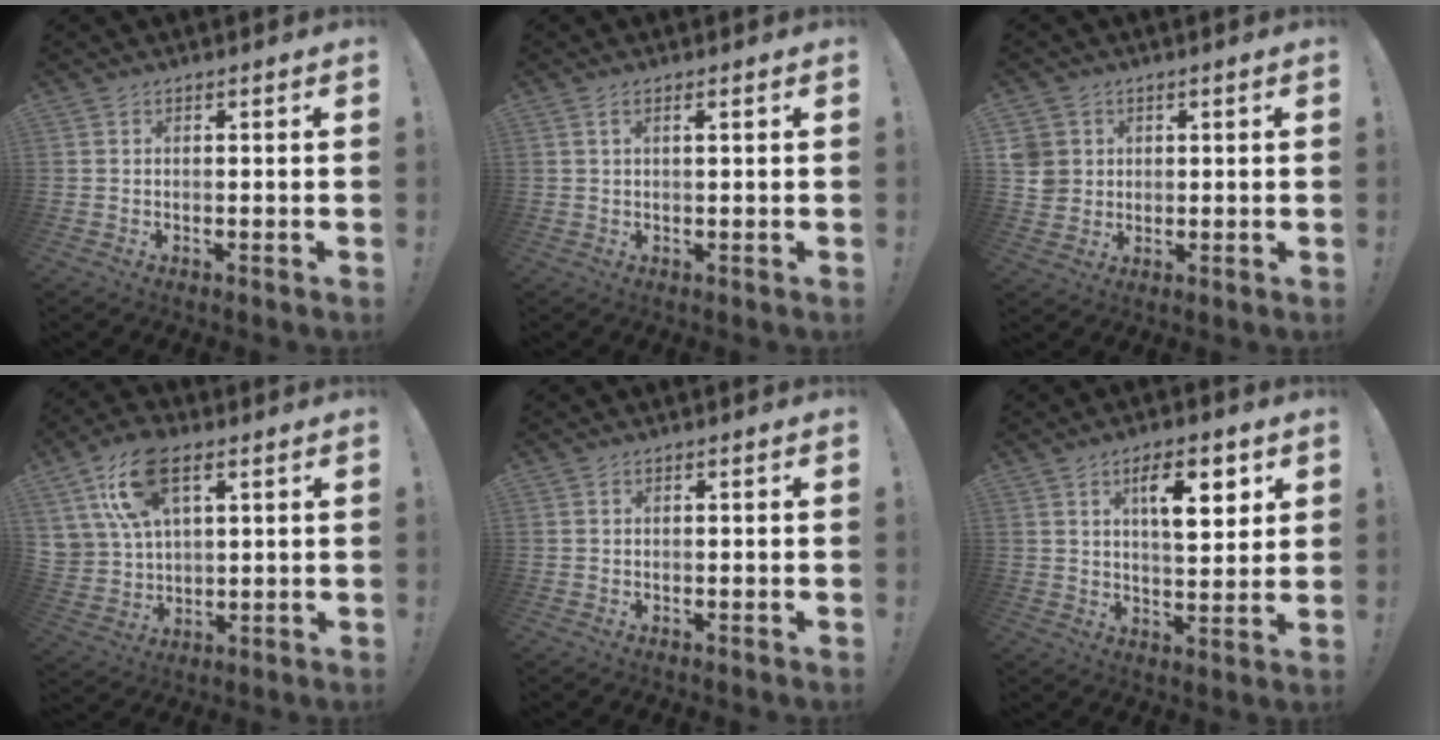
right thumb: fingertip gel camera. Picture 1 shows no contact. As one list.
[{"total": 1.8, "force": [0.6, 0.1, 1.7], "torque": [-0.033, -0.001, 0.010]}, {"total": 5.7, "force": [1.4, 5.3, 1.5], "torque": [-0.040, -0.006, 0.030]}, {"total": 14.7, "force": [7.0, 8.6, 9.6], "torque": [-0.177, -0.014, 0.132]}, {"total": 0.0}, {"total": 10.8, "force": [4.8, 4.0, 8.9], "torque": [-0.130, -0.011, 0.076]}]